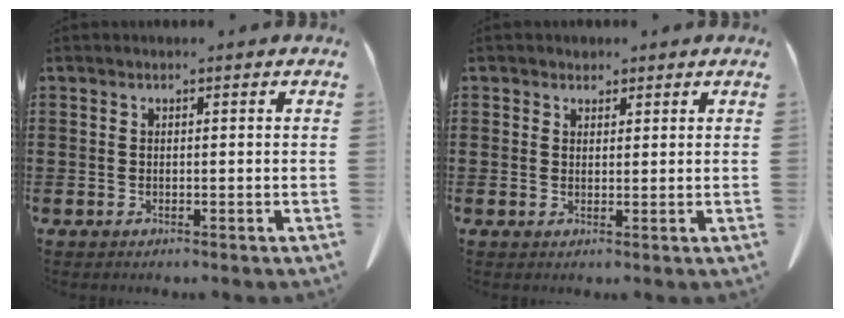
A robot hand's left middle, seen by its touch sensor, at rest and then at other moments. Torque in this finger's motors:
{"motor_torque": [-0.84, 1.23, 0.04, 0.01]}